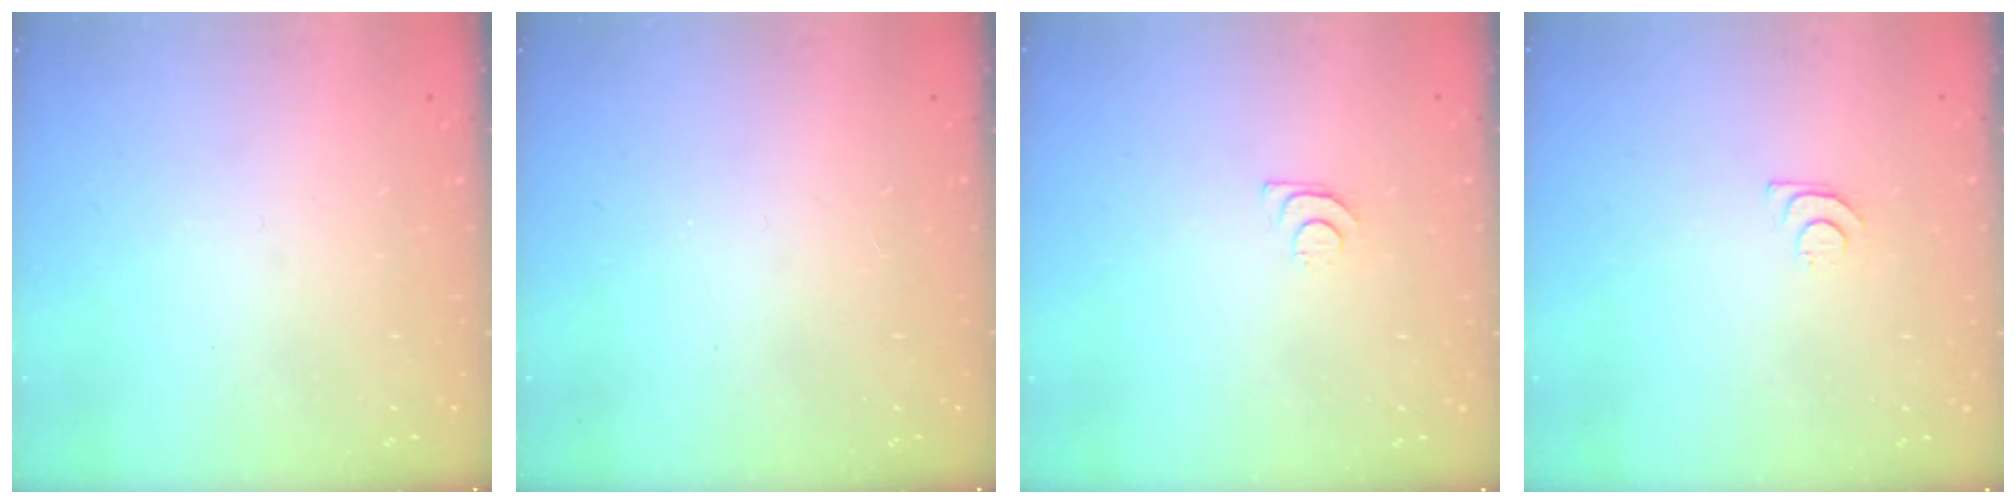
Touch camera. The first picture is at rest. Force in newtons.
{"total": 2.8, "press": 2.8, "slide": 0.4}
{"total": 4.1, "press": 4.1, "slide": 0.5}
{"total": 4.1, "press": 4.1, "slide": 0.5}